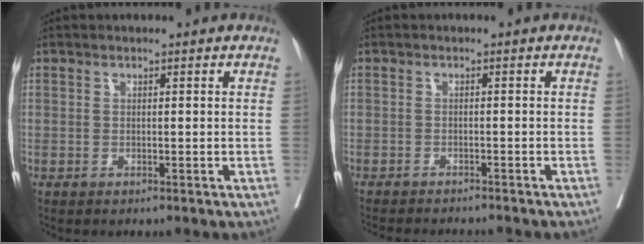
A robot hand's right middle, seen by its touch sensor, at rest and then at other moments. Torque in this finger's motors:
{"motor_torque": [0.93, -1.20, 0.06, 0.05]}